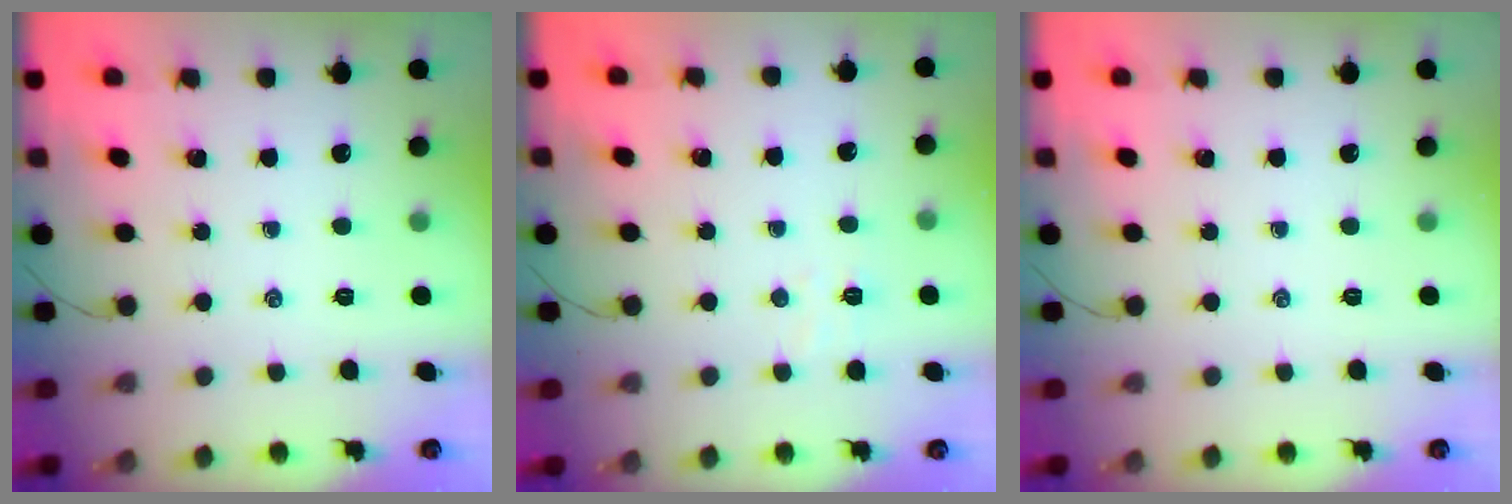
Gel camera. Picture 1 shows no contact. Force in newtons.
{"total": 3.2, "press": 3.1, "slide": 0.8}
{"total": 0.0}